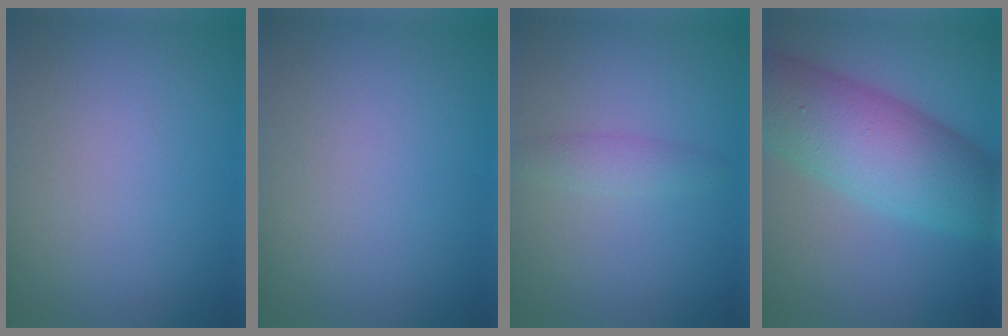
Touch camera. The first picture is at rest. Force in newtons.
{"total": 0.0}
{"total": 1.8, "press": 1.8, "slide": 0.1}
{"total": 10.2, "press": 10.2, "slide": 0.1}